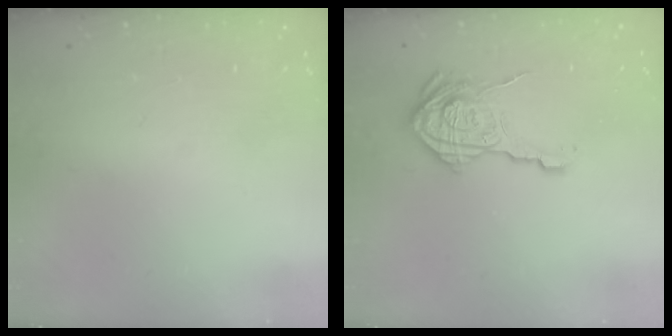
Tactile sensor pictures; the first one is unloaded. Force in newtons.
{"total": 17.5, "press": 17.5, "slide": 0.7}